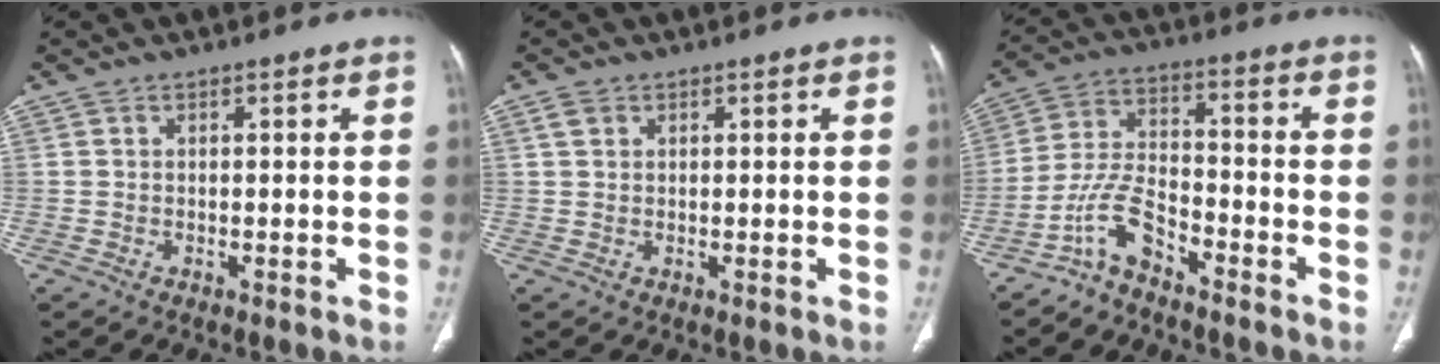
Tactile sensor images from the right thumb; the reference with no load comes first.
{"total": 2.0, "force": [1.0, 1.4, 1.0], "torque": [-0.018, 0.002, 0.021]}
{"total": 7.5, "force": [-5.7, 2.9, 3.9], "torque": [-0.085, 0.057, -0.119]}